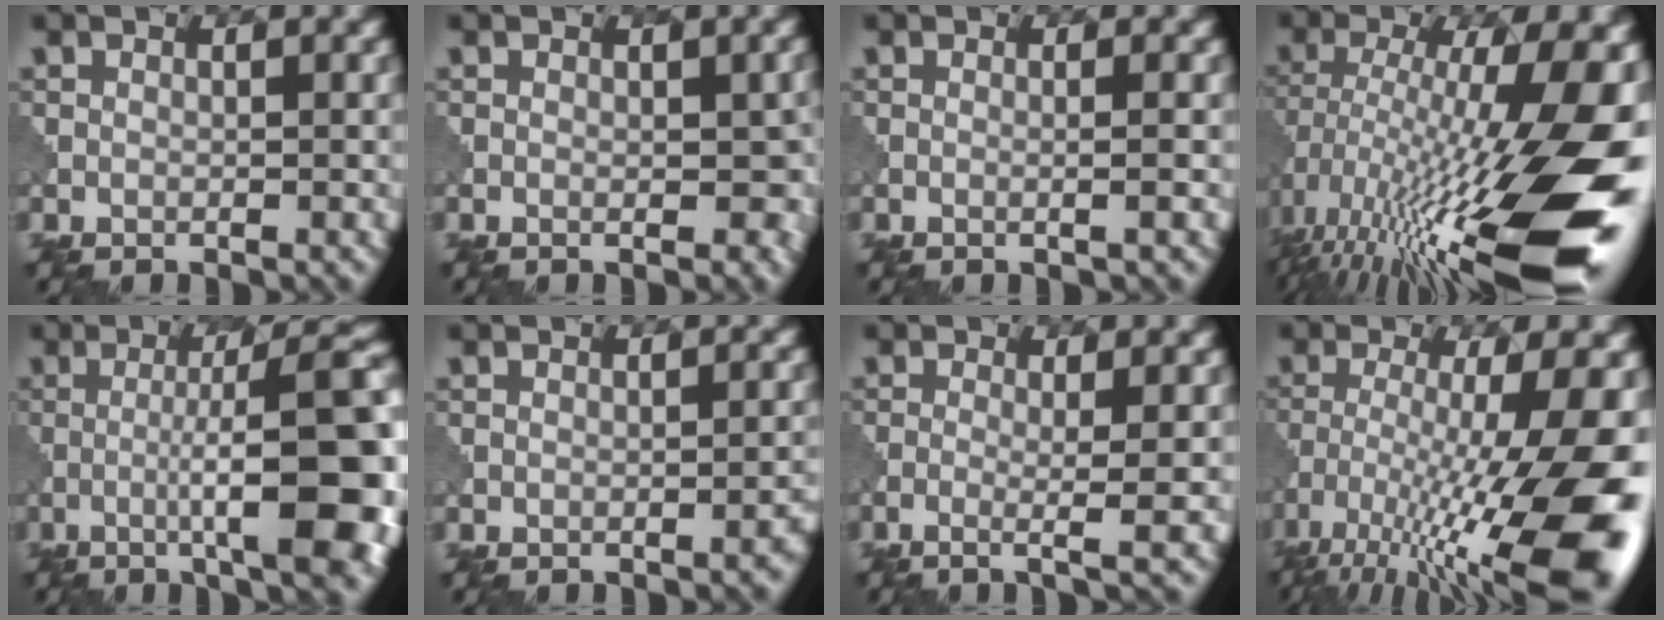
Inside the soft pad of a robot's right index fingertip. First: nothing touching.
{"total": 2.6, "force": [-0.4, 1.3, 2.2], "torque": [-0.020, -0.002, -0.003]}
{"total": 1.8, "force": [0.1, 0.8, 1.6], "torque": [-0.010, 0.000, -0.013]}
{"total": 18.6, "force": [-4.8, 5.6, 17.1], "torque": [-0.286, -0.002, -0.076]}
{"total": 14.5, "force": [-2.7, 3.3, 13.8], "torque": [-0.170, 0.020, -0.034]}
{"total": 1.3, "force": [-0.6, 0.4, 1.0], "torque": [-0.008, 0.004, -0.011]}
{"total": 3.7, "force": [-0.4, 0.9, 3.5], "torque": [-0.049, -0.002, -0.014]}
{"total": 16.2, "force": [-7.4, 4.1, 13.8], "torque": [-0.219, -0.011, -0.111]}